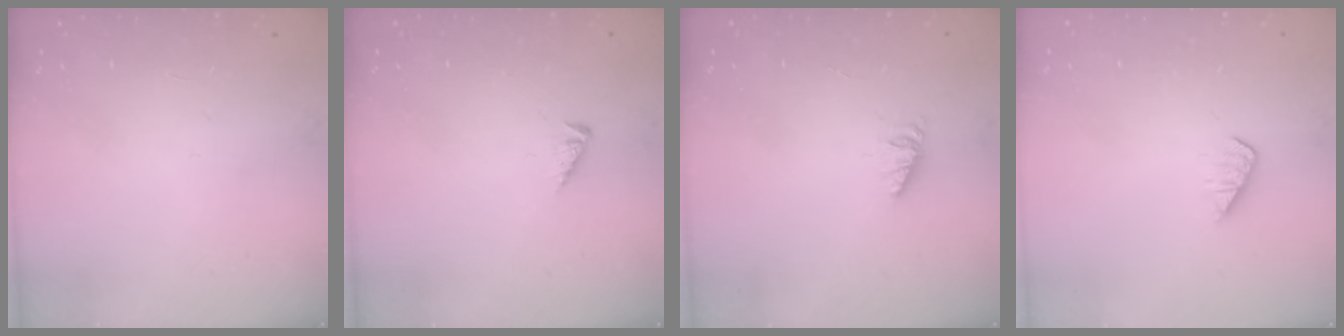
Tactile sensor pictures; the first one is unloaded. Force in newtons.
{"total": 2.1, "press": 2.1, "slide": 0.4}
{"total": 1.3, "press": 1.2, "slide": 0.2}
{"total": 1.6, "press": 1.5, "slide": 0.3}